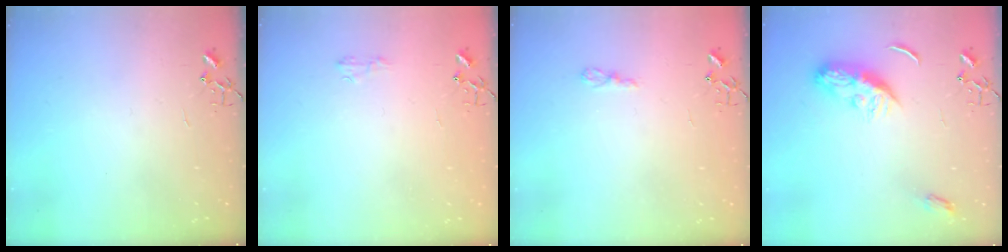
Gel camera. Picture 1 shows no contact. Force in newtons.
{"total": 5.2, "press": 5.2, "slide": 0.7}
{"total": 4.4, "press": 4.4, "slide": 0.6}
{"total": 9.5, "press": 9.5, "slide": 0.2}